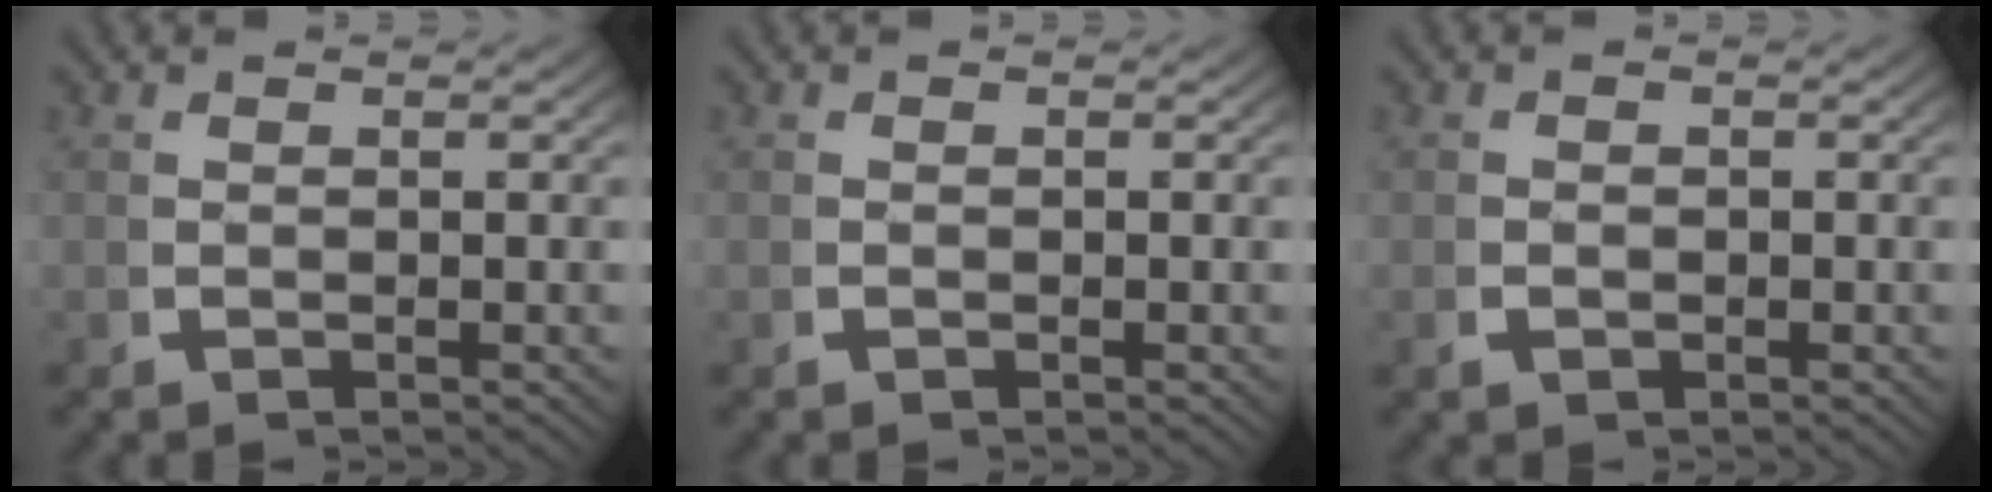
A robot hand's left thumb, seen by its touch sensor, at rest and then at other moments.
{"total": 0.0}
{"total": 0.9, "force": [-0.3, 0.7, 0.4], "torque": [-0.011, -0.005, -0.005]}